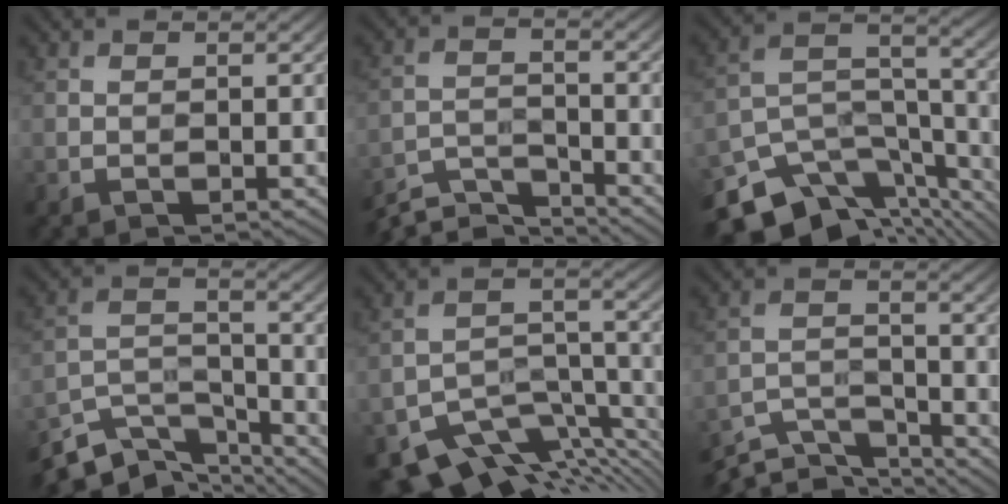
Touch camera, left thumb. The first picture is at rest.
{"total": 6.0, "force": [-5.5, 1.3, 2.0], "torque": [-0.045, -0.012, -0.106]}
{"total": 14.4, "force": [-10.9, 7.1, 6.3], "torque": [-0.147, -0.025, -0.160]}
{"total": 9.1, "force": [-7.5, 3.3, 4.0], "torque": [-0.083, -0.011, -0.145]}
{"total": 11.0, "force": [-8.3, 4.7, 5.5], "torque": [-0.094, -0.025, -0.127]}
{"total": 6.5, "force": [-5.8, 1.7, 2.5], "torque": [-0.057, -0.010, -0.110]}